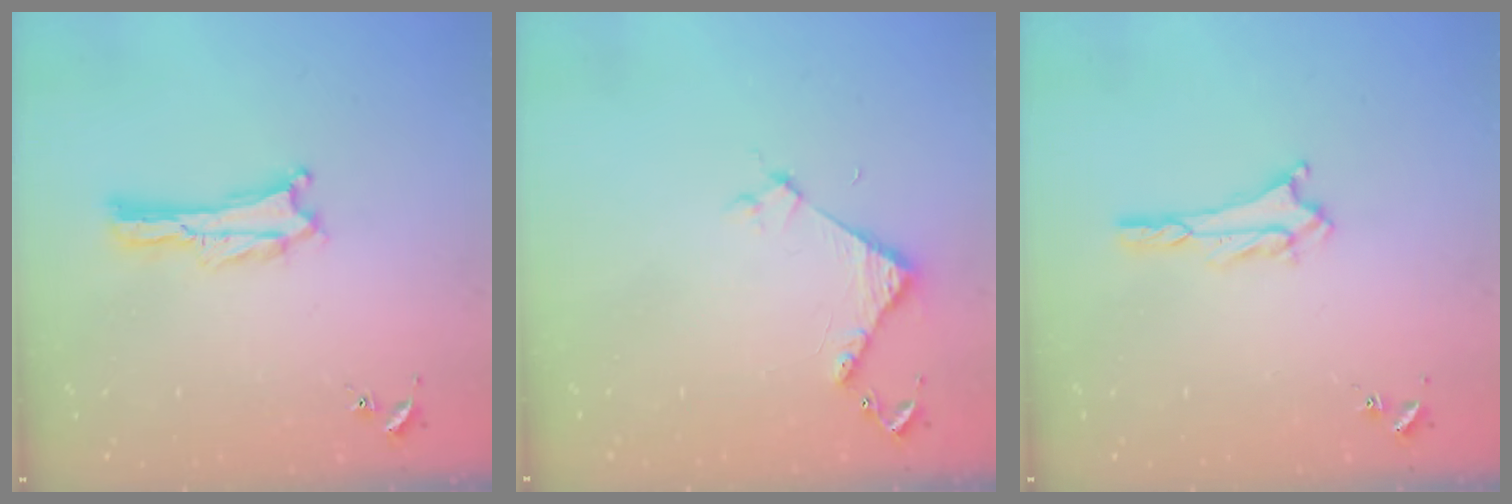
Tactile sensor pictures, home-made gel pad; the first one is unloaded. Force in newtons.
{"total": 3.8, "press": 3.8, "slide": 0.3}
{"total": 2.4, "press": 2.4, "slide": 0.4}